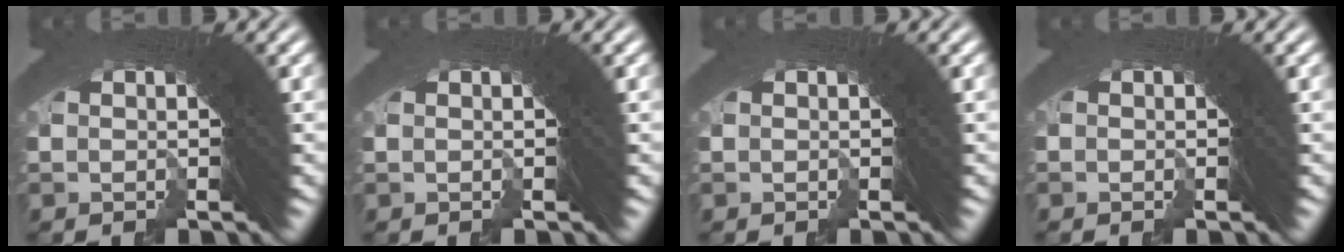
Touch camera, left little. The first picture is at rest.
{"total": 1.1, "force": [0.7, -0.7, 0.5], "torque": [0.011, 0.015, 0.009]}
{"total": 0.0}
{"total": 0.0}